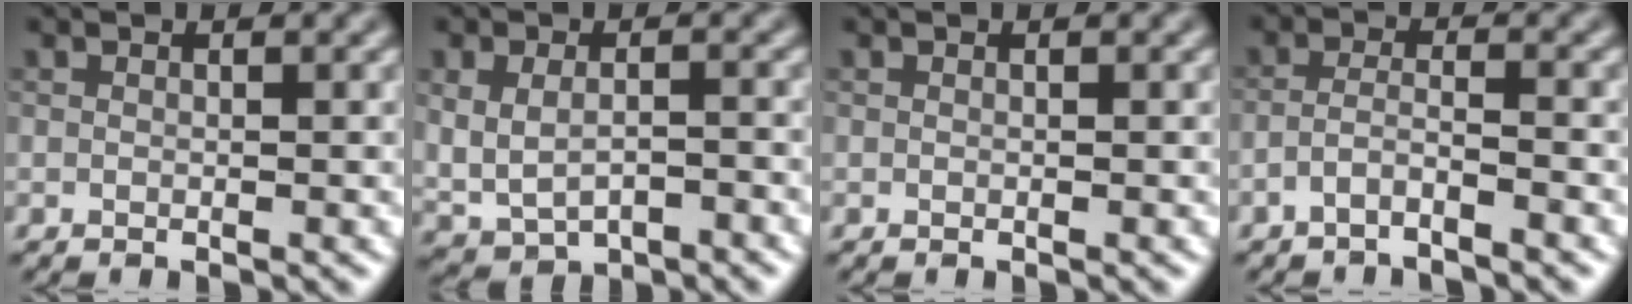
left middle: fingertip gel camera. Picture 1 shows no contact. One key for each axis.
{"total": 3.8, "fx": -0.5, "fy": 2.7, "fz": 2.7, "tx": -0.050, "ty": -0.012, "tz": 0.002}
{"total": 0.0}
{"total": 1.9, "fx": -1.5, "fy": 0.3, "fz": 1.2, "tx": -0.024, "ty": 0.005, "tz": -0.036}